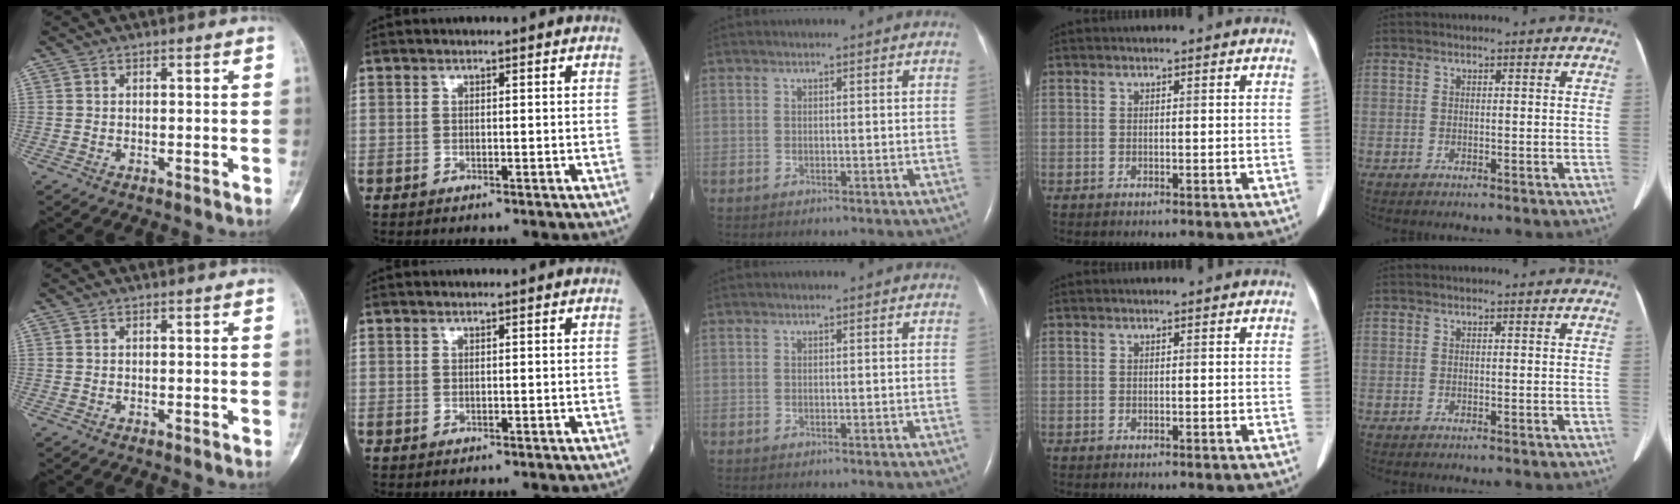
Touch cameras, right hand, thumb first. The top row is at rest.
{}